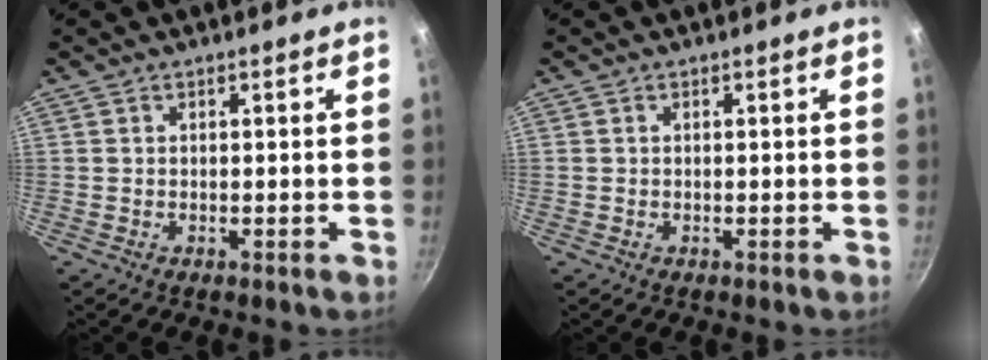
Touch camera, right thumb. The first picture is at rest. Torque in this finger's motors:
{"motor_torque": [0.05, -0.12, -0.16, 0.65, 0.03]}